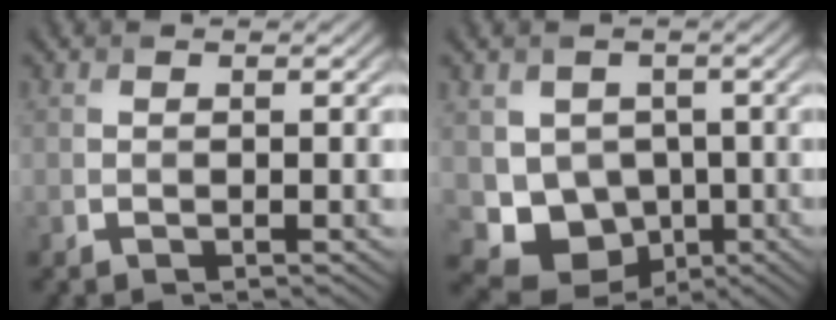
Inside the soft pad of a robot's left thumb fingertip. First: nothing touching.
{"total": 7.5, "force": [-0.7, 6.7, 3.5], "torque": [-0.074, -0.034, -0.014]}